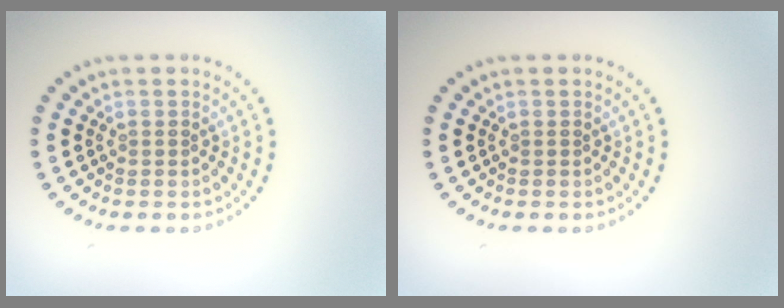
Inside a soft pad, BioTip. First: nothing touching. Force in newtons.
{"total": 0.0}